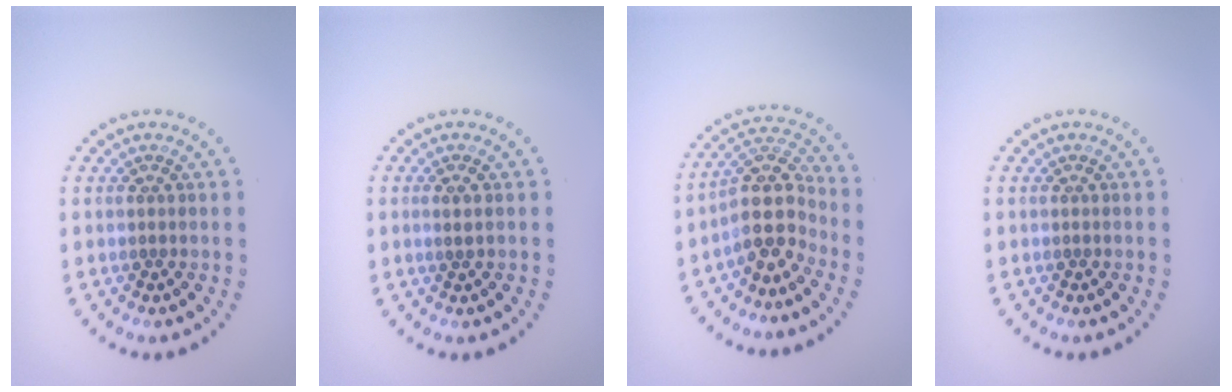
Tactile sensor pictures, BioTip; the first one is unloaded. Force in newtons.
{"total": 0.5, "press": 0.3, "slide": 0.4}
{"total": 4.5, "press": 3.6, "slide": 2.6}
{"total": 0.0}